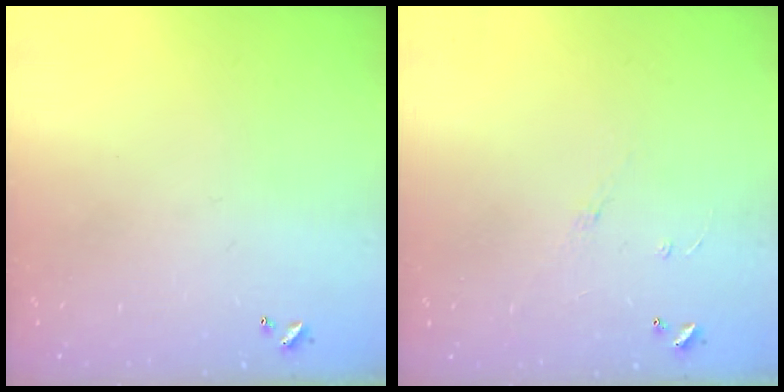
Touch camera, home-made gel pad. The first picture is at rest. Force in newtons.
{"total": 5.5, "press": 5.5, "slide": 0.5}